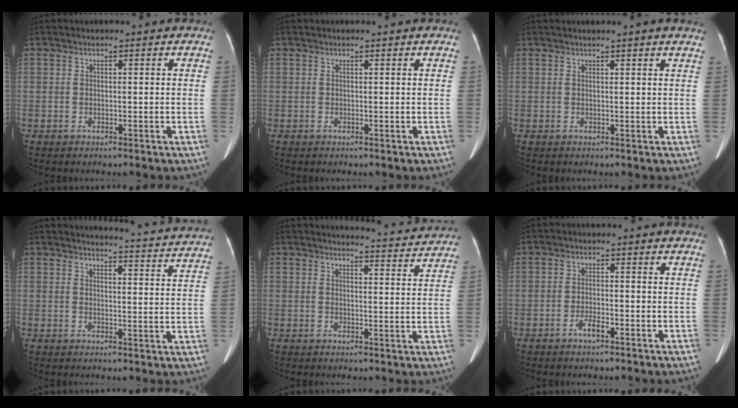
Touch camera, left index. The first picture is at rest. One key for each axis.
{"total": 0.0}
{"total": 3.0, "fx": 2.5, "fy": -0.6, "fz": 1.5, "tx": -0.021, "ty": 0.006, "tz": 0.024}
{"total": 15.7, "fx": 15.4, "fy": 0.0, "fz": 2.9, "tx": -0.031, "ty": -0.067, "tz": 0.158}
{"total": 7.6, "fx": 7.6, "fy": -0.2, "fz": 0.4, "tx": -0.013, "ty": -0.013, "tz": 0.078}
{"total": 2.2, "fx": -1.6, "fy": 0.5, "fz": 1.5, "tx": -0.031, "ty": -0.004, "tz": -0.029}